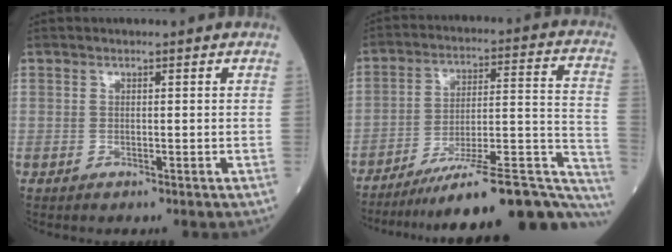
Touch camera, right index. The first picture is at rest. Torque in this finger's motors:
{"motor_torque": [0.09, -1.28, 0.30, 0.17]}